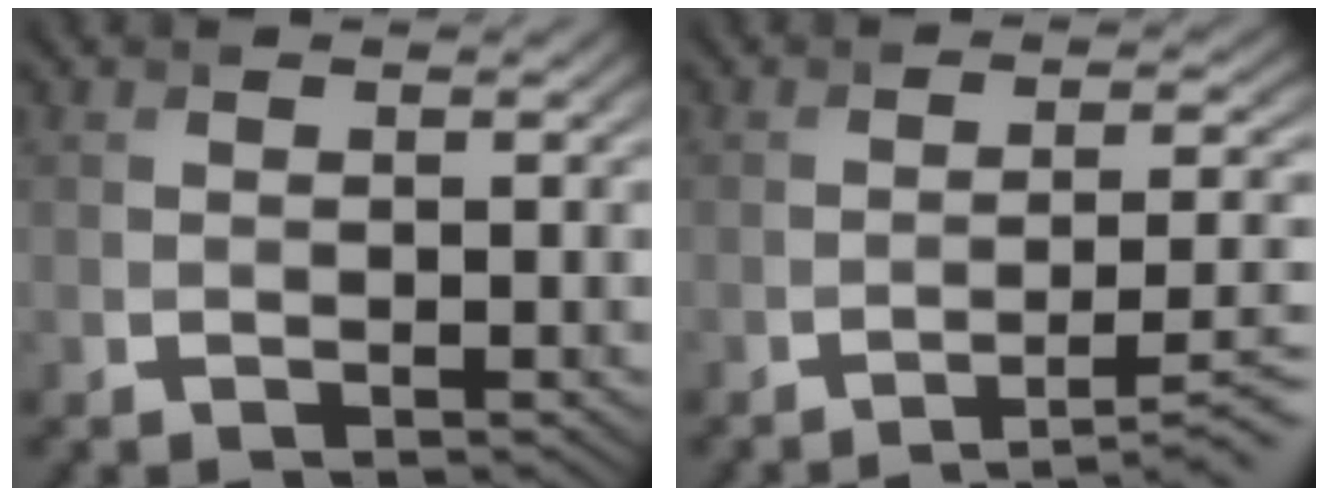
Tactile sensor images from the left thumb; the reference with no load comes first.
{"total": 6.6, "force": [-4.0, 1.5, 5.0], "torque": [-0.076, -0.001, -0.056]}